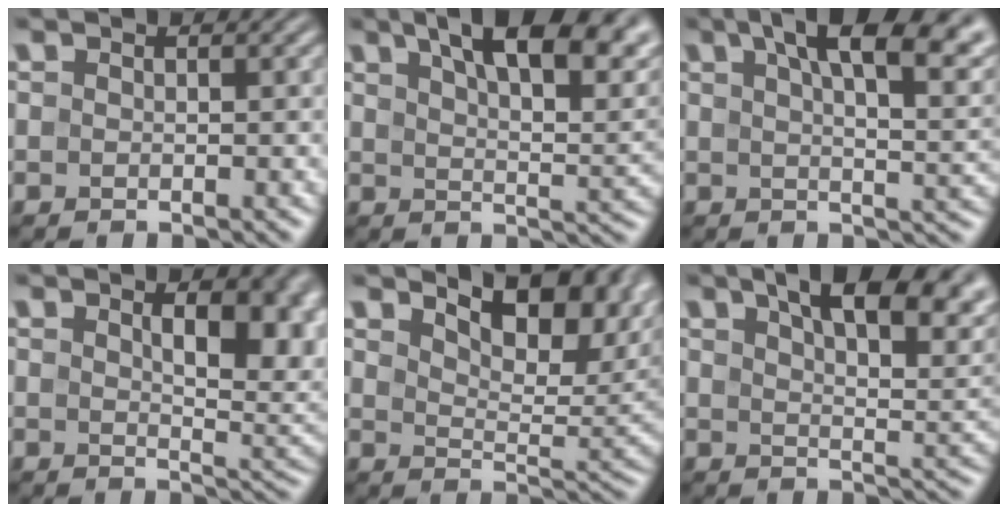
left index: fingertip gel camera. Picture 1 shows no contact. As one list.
[{"total": 12.5, "force": [7.3, 4.5, 9.1], "torque": [-0.111, 0.019, 0.105]}, {"total": 12.6, "force": [6.5, 4.8, 9.7], "torque": [-0.110, 0.026, 0.084]}, {"total": 6.8, "force": [1.9, 3.0, 5.8], "torque": [-0.077, -0.006, 0.039]}, {"total": 9.1, "force": [4.7, 3.8, 6.8], "torque": [-0.100, 0.003, 0.073]}, {"total": 11.4, "force": [6.4, 4.0, 8.4], "torque": [-0.099, 0.018, 0.092]}]